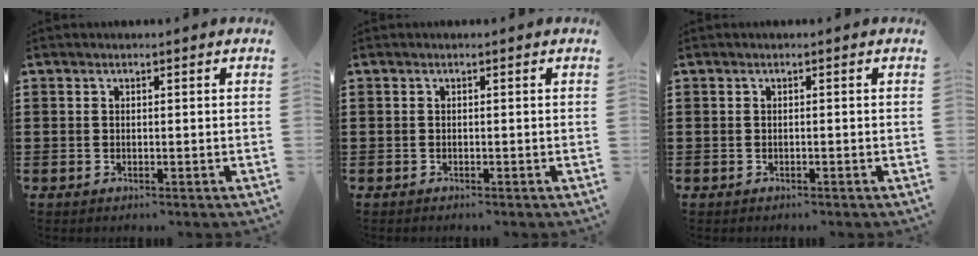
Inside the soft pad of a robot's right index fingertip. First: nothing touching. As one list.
[{"total": 0.0}, {"total": 0.0}]